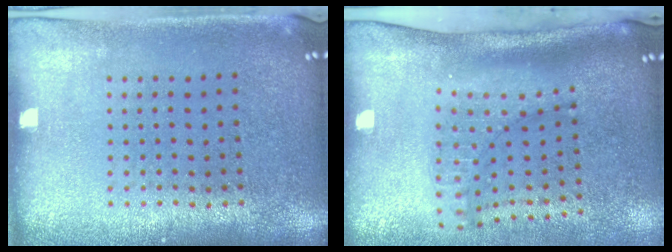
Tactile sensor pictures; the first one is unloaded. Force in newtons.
{"total": 2.0, "press": 1.5, "slide": 1.3}